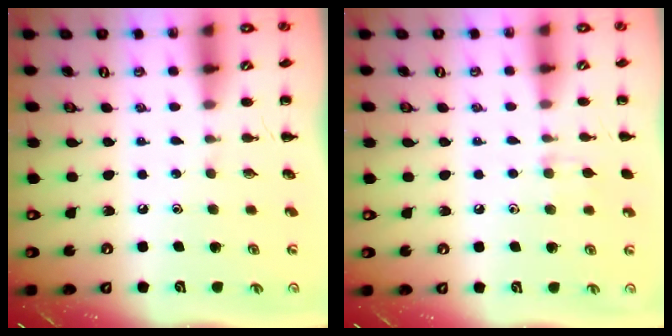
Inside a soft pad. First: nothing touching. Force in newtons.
{"total": 5.5, "press": 5.0, "slide": 2.2}